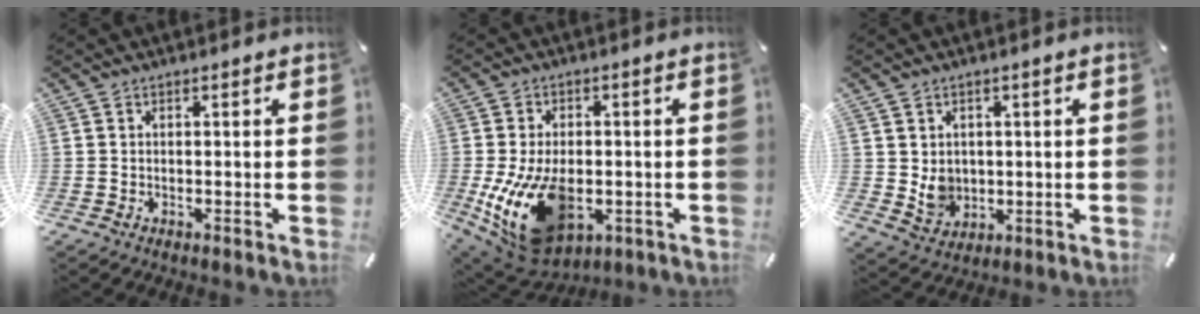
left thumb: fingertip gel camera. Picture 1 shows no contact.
{"total": 18.7, "force": [-3.8, 11.7, 14.1], "torque": [-0.283, 0.003, -0.049]}
{"total": 5.7, "force": [1.1, 5.4, 1.5], "torque": [-0.013, -0.007, 0.020]}